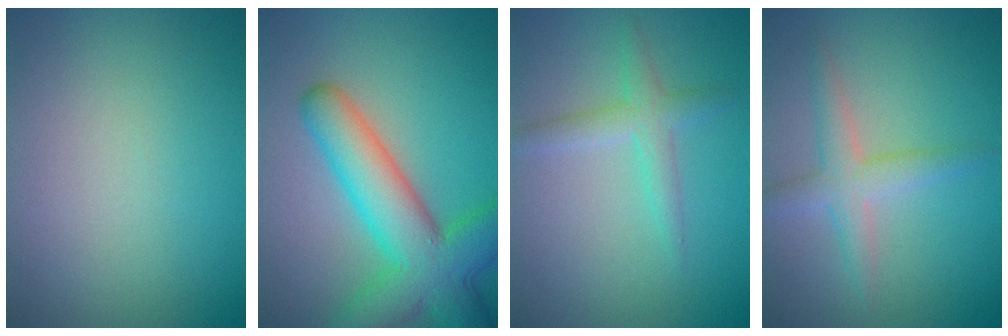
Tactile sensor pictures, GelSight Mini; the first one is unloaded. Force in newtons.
{"total": 8.8, "press": 8.8, "slide": 0.4}
{"total": 2.4, "press": 2.4, "slide": 0.1}
{"total": 3.0, "press": 3.0, "slide": 0.0}